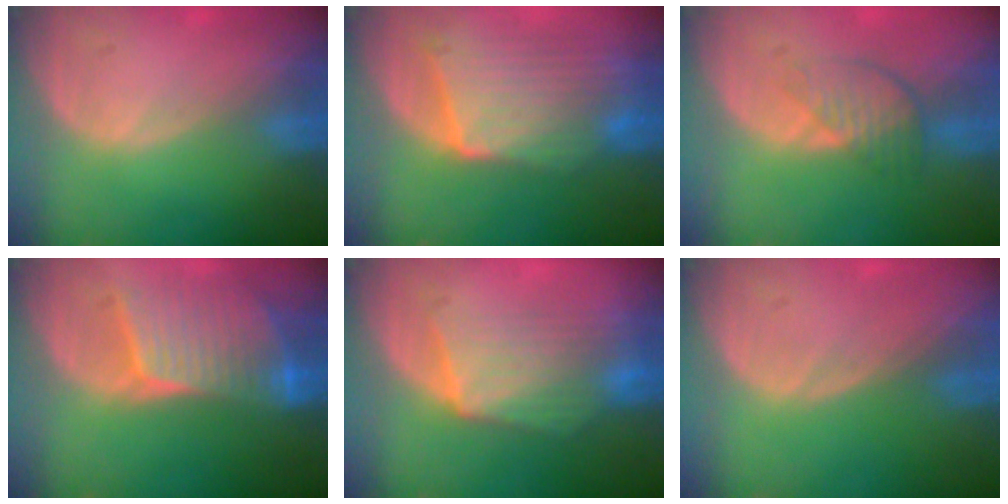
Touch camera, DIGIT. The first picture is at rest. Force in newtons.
{"total": 9.2, "press": 8.5, "slide": 3.7}
{"total": 3.9, "press": 3.6, "slide": 1.4}
{"total": 8.1, "press": 7.8, "slide": 2.3}
{"total": 7.5, "press": 7.4, "slide": 1.2}
{"total": 0.0}